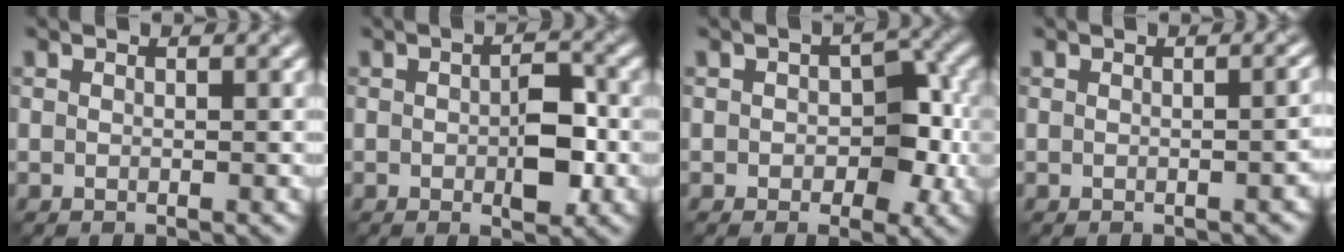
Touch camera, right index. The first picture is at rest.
{"total": 3.9, "force": [-0.6, 1.9, 3.4], "torque": [-0.054, -0.003, -0.008]}
{"total": 4.7, "force": [-0.6, 3.1, 3.5], "torque": [-0.035, -0.003, -0.009]}
{"total": 2.3, "force": [-0.5, 1.0, 1.9], "torque": [-0.014, 0.002, -0.001]}